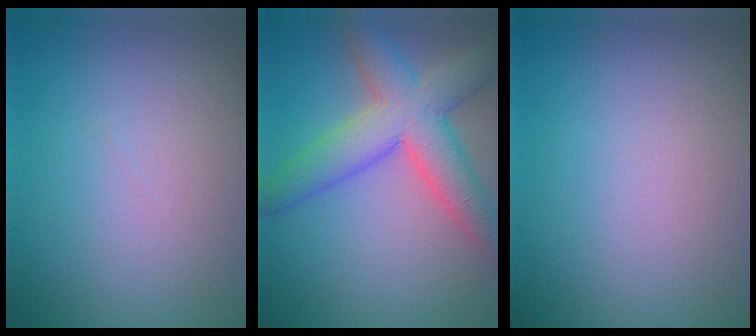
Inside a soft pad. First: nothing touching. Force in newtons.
{"total": 7.2, "press": 7.2, "slide": 0.5}
{"total": 0.0}